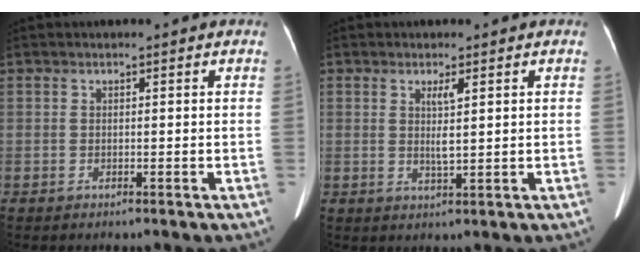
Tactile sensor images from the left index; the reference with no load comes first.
{"total": 2.7, "force": [0.8, 0.1, 2.5], "torque": [-0.049, -0.002, 0.017]}